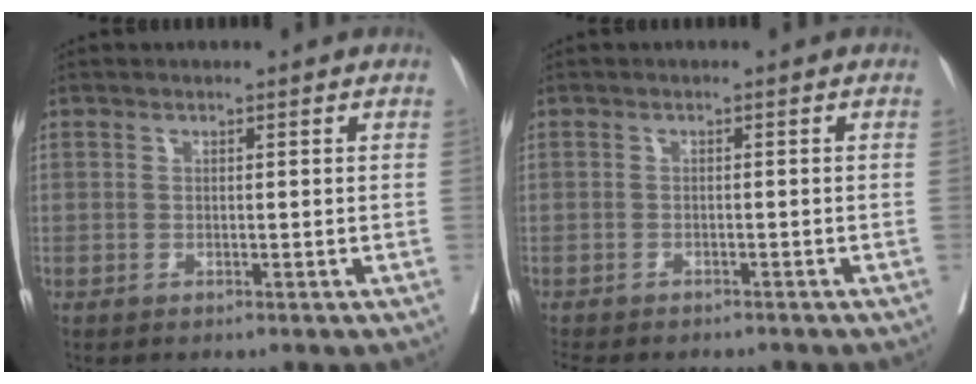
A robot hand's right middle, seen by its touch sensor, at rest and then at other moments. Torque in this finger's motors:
{"motor_torque": [1.13, -1.01, 0.40, 0.06]}